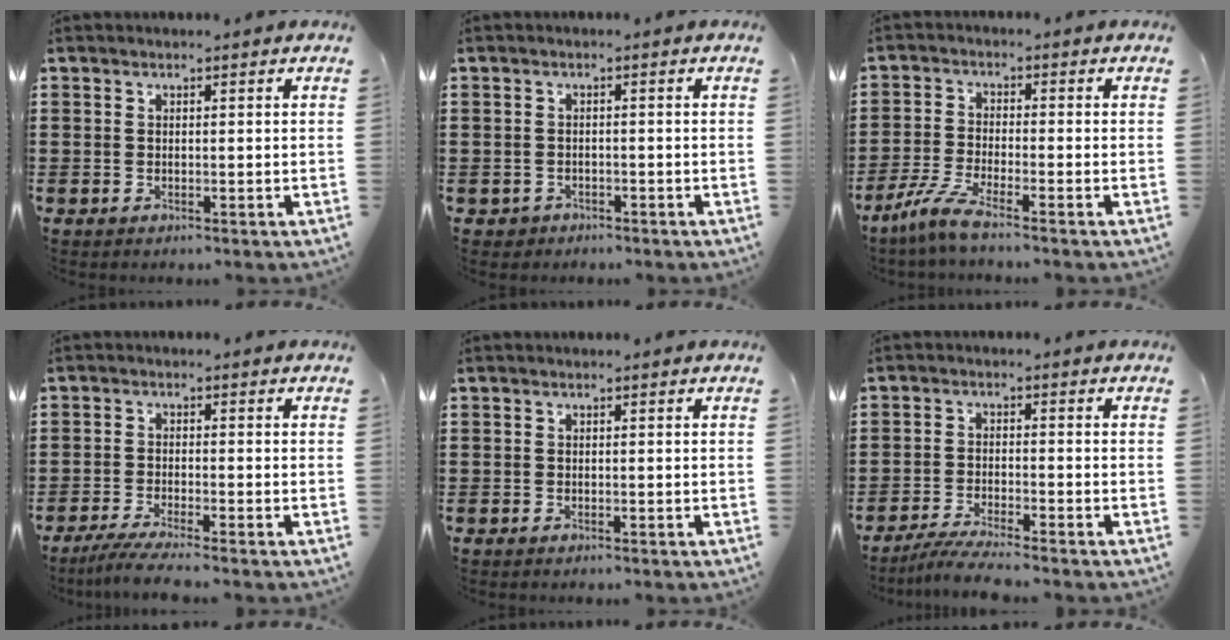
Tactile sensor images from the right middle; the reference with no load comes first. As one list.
[{"total": 1.0, "force": [-0.8, 0.5, 0.0], "torque": [-0.005, -0.001, -0.019]}, {"total": 4.9, "force": [-3.7, 0.0, 3.2], "torque": [-0.088, -0.021, -0.078]}, {"total": 3.3, "force": [-2.8, -0.4, 1.7], "torque": [-0.044, -0.014, -0.057]}, {"total": 0.0}, {"total": 4.1, "force": [-3.8, -0.3, 1.5], "torque": [-0.034, -0.012, -0.072]}]